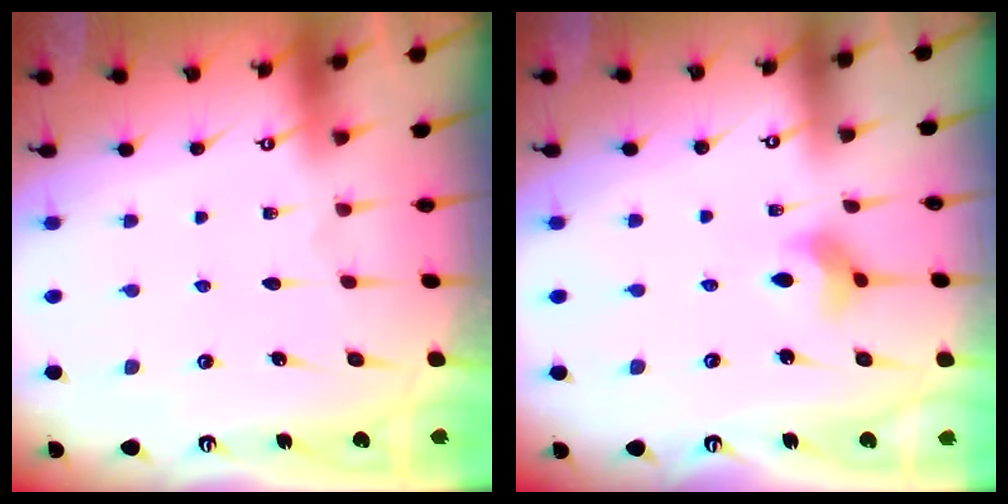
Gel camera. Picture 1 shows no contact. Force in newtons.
{"total": 4.3, "press": 4.2, "slide": 0.7}